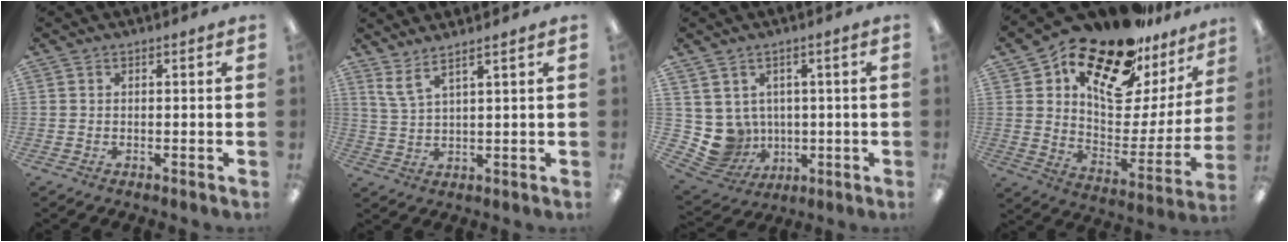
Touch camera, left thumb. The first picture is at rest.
{"total": 4.7, "force": [3.7, 0.4, 3.0], "torque": [-0.067, -0.013, 0.066]}
{"total": 7.4, "force": [1.3, 7.2, 1.2], "torque": [-0.069, -0.022, 0.035]}
{"total": 22.4, "force": [17.1, 9.4, 11.1], "torque": [-0.182, -0.117, 0.292]}